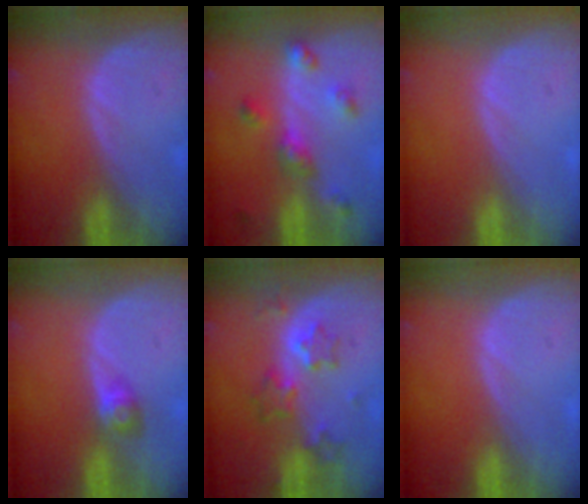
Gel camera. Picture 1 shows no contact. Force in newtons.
{"total": 5.2, "press": 5.2, "slide": 0.2}
{"total": 0.0}
{"total": 2.8, "press": 2.6, "slide": 1.2}
{"total": 6.0, "press": 5.8, "slide": 1.7}
{"total": 0.0}